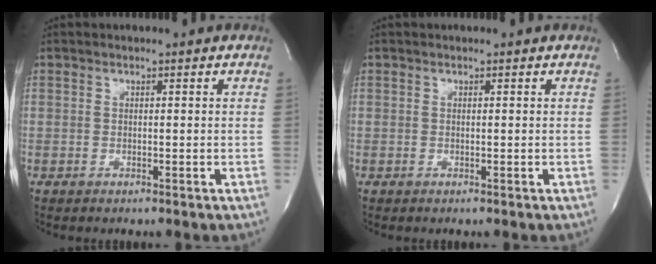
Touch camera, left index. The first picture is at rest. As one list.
[{"total": 0.0}]